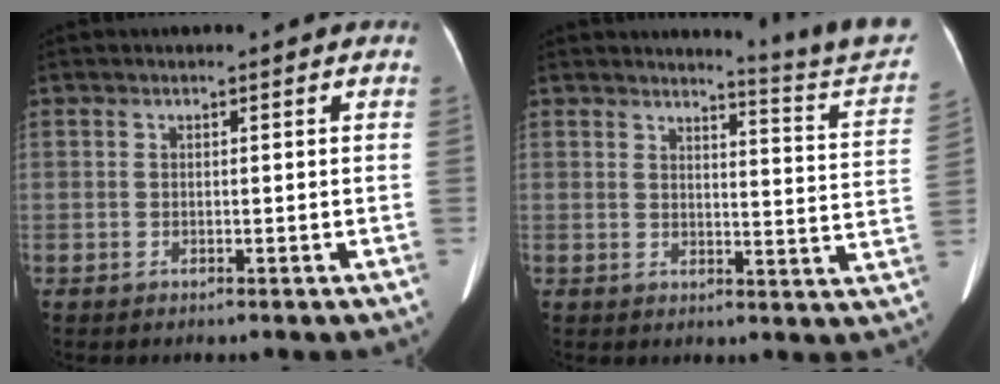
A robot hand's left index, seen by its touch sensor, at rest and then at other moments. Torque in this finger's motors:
{"motor_torque": [0.53, -1.06, 0.09, 0.08]}